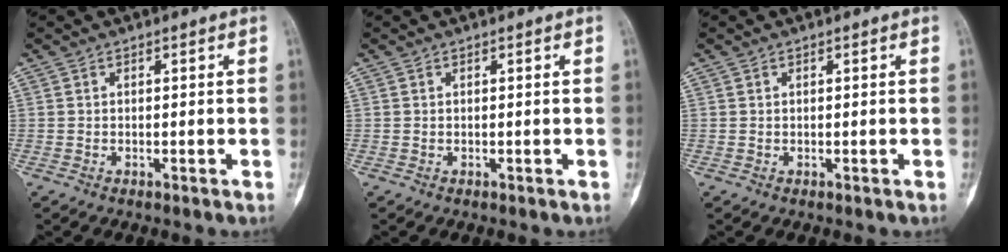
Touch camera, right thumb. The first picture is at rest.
{"total": 0.0}
{"total": 0.0}